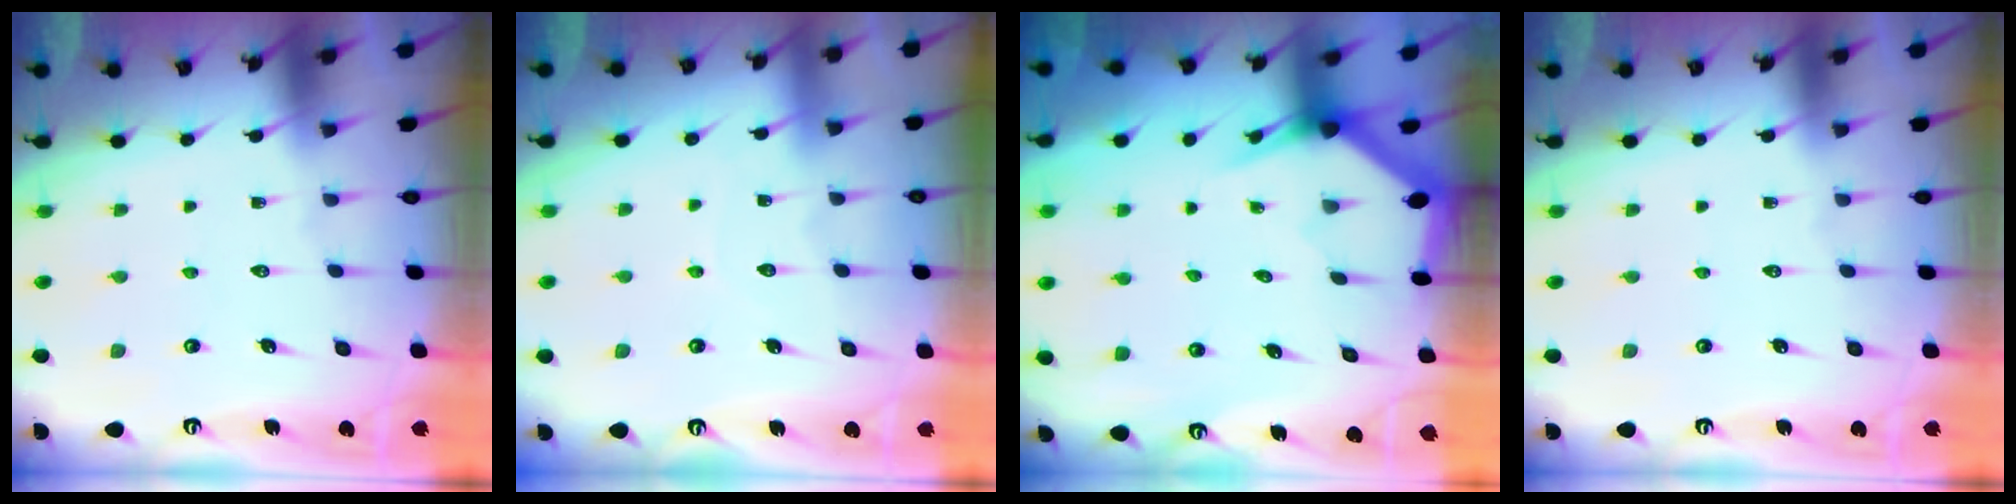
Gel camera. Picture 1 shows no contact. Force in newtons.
{"total": 4.7, "press": 4.6, "slide": 0.5}
{"total": 3.0, "press": 3.0, "slide": 0.0}
{"total": 0.0}